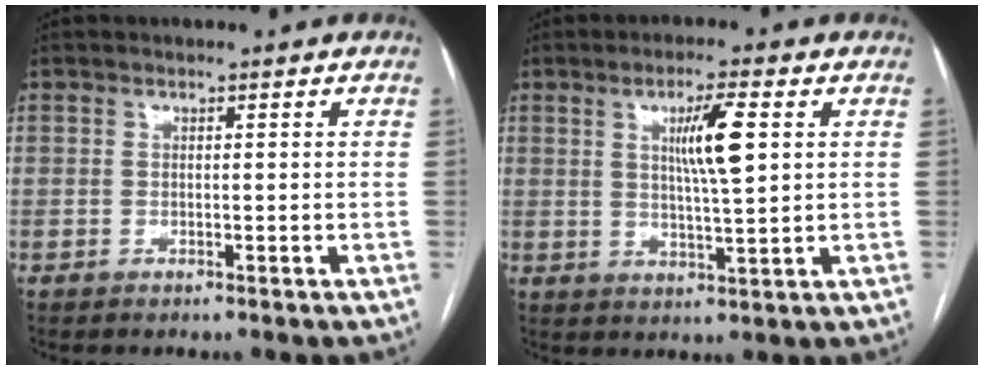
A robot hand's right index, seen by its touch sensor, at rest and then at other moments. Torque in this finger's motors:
{"motor_torque": [0.52, 0.32, 0.20, 0.10]}